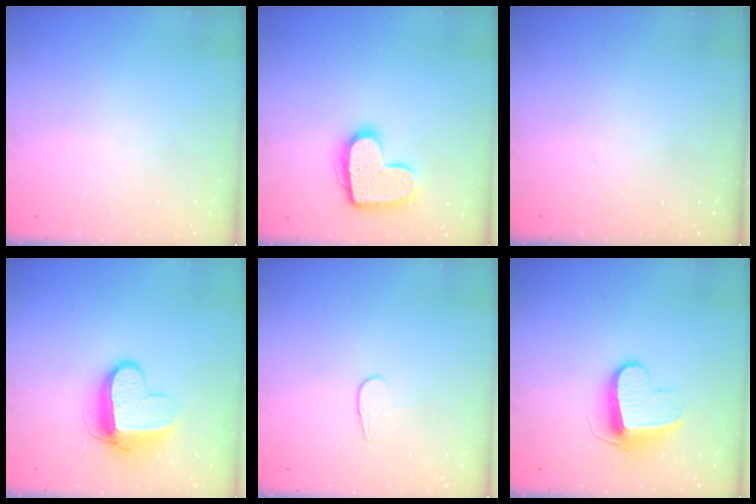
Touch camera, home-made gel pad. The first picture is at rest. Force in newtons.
{"total": 14.5, "press": 14.5, "slide": 0.8}
{"total": 0.0}
{"total": 11.1, "press": 11.0, "slide": 0.9}
{"total": 3.7, "press": 3.7, "slide": 0.3}
{"total": 9.5, "press": 9.5, "slide": 0.4}